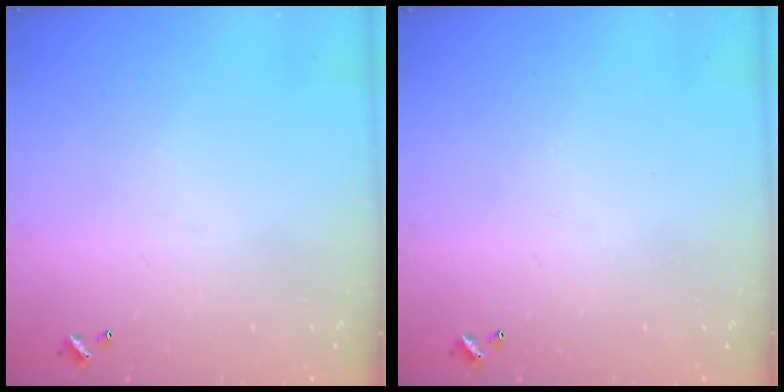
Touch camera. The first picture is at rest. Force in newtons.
{"total": 0.0}